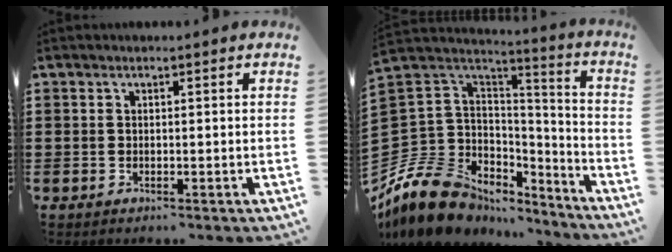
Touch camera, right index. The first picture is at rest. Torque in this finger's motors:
{"motor_torque": [-0.16, -0.01, 0.06, -0.21]}